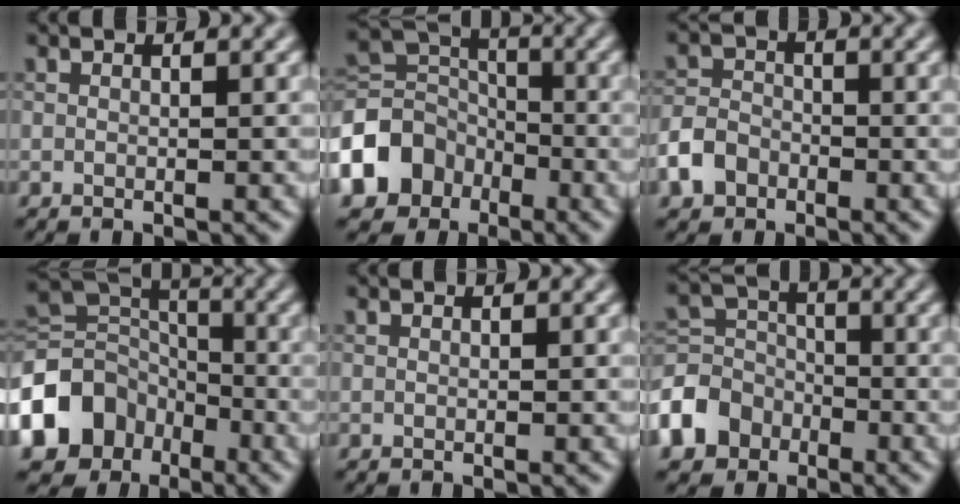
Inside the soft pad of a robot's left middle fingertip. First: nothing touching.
{"total": 8.2, "force": [-4.2, 6.2, 3.5], "torque": [-0.076, -0.004, -0.098]}
{"total": 3.5, "force": [-1.9, 2.6, 1.3], "torque": [-0.027, -0.001, -0.042]}
{"total": 10.5, "force": [-5.2, 8.1, 4.3], "torque": [-0.104, 0.002, -0.110]}
{"total": 0.0}
{"total": 6.7, "force": [-3.6, 5.2, 2.3], "torque": [-0.043, 0.001, -0.086]}